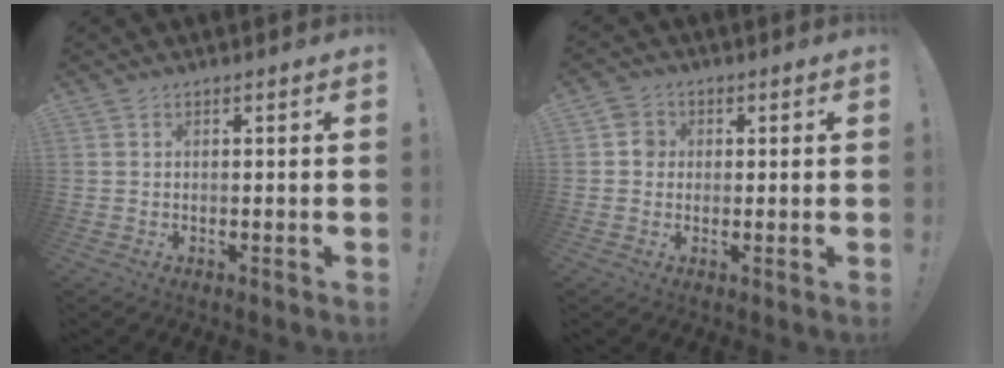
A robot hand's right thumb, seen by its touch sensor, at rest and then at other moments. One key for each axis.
{"total": 2.0, "fx": -0.1, "fy": 1.9, "fz": 0.7, "tx": -0.006, "ty": 0.003, "tz": -0.004}